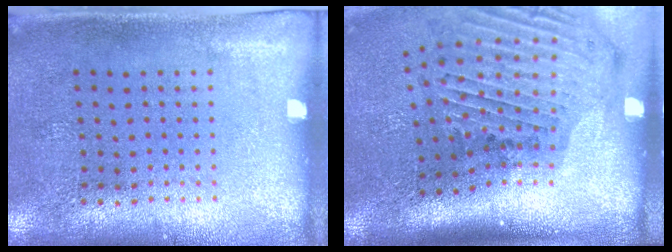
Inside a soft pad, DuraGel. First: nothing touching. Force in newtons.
{"total": 2.4, "press": 1.8, "slide": 1.6}